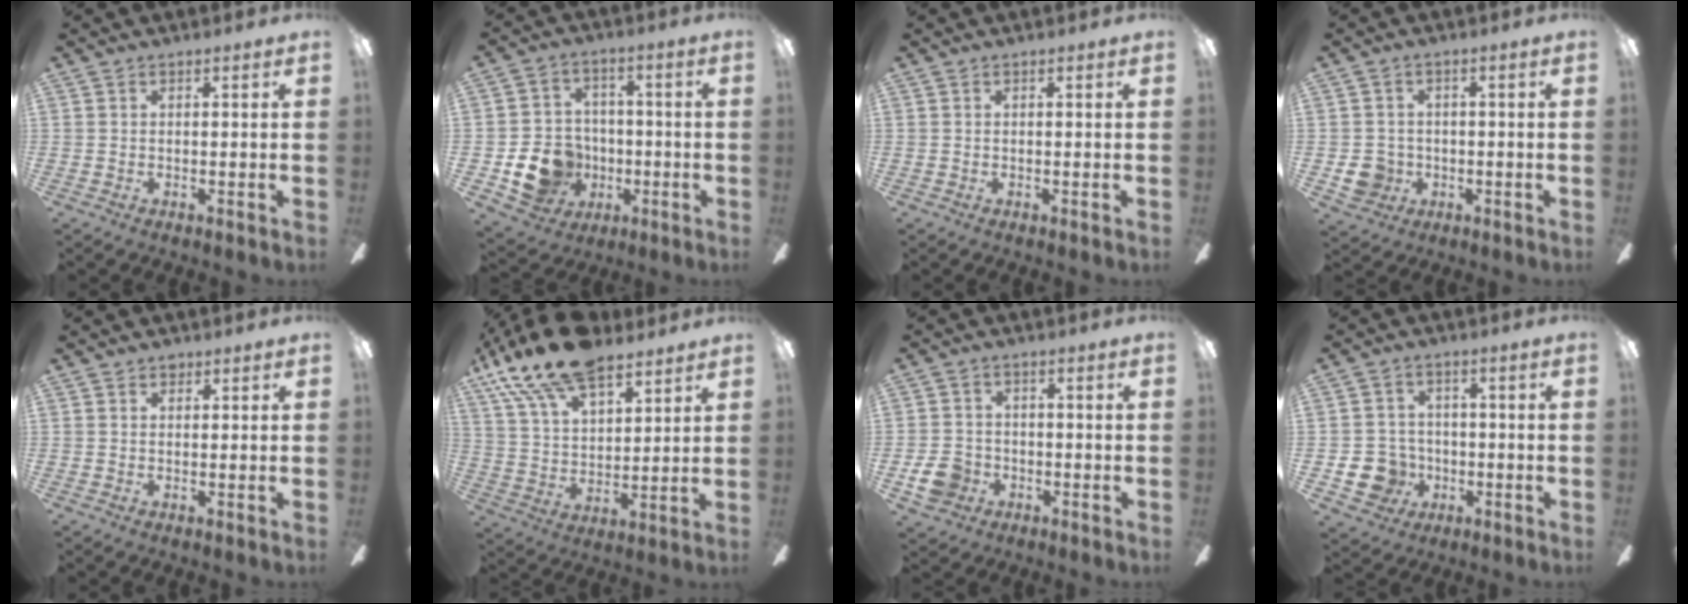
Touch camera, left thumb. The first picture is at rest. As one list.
[{"total": 13.3, "force": [-4.4, 11.2, 5.7], "torque": [-0.122, 0.033, -0.069]}, {"total": 0.0}, {"total": 5.7, "force": [-1.1, 5.3, 1.9], "torque": [-0.035, 0.010, -0.018]}, {"total": 1.2, "force": [0.8, 0.7, 0.5], "torque": [-0.003, -0.001, 0.014]}, {"total": 17.7, "force": [12.7, 7.5, 9.8], "torque": [-0.197, -0.057, 0.227]}, {"total": 6.8, "force": [-2.4, 5.7, 3.0], "torque": [-0.068, 0.016, -0.045]}, {"total": 8.9, "force": [-2.6, 7.9, 3.1], "torque": [-0.084, 0.022, -0.042]}]